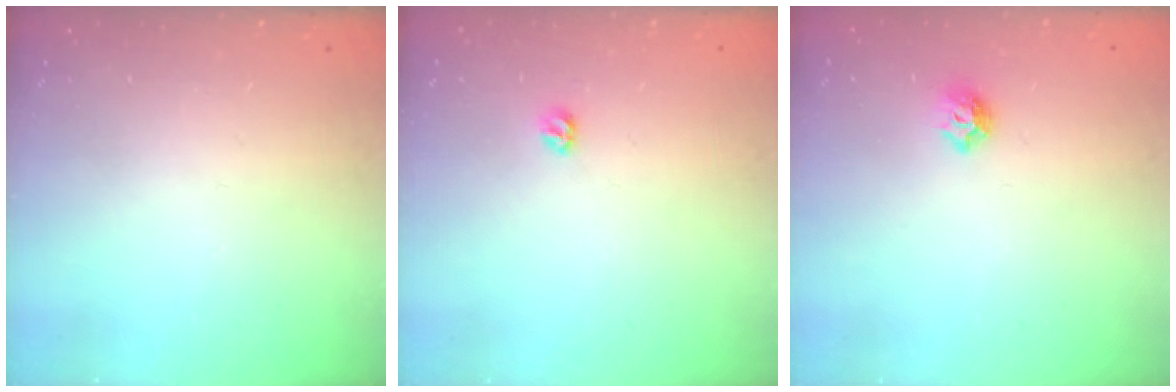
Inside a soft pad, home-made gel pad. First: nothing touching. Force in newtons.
{"total": 5.1, "press": 5.0, "slide": 0.7}
{"total": 6.6, "press": 6.5, "slide": 1.2}